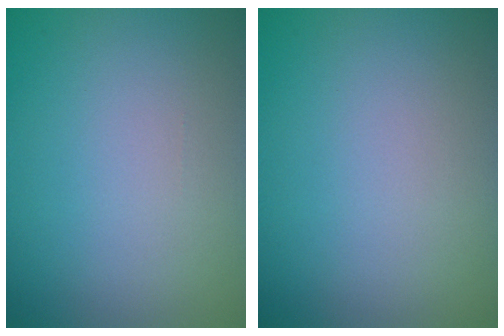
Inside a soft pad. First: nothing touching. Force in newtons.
{"total": 0.0}